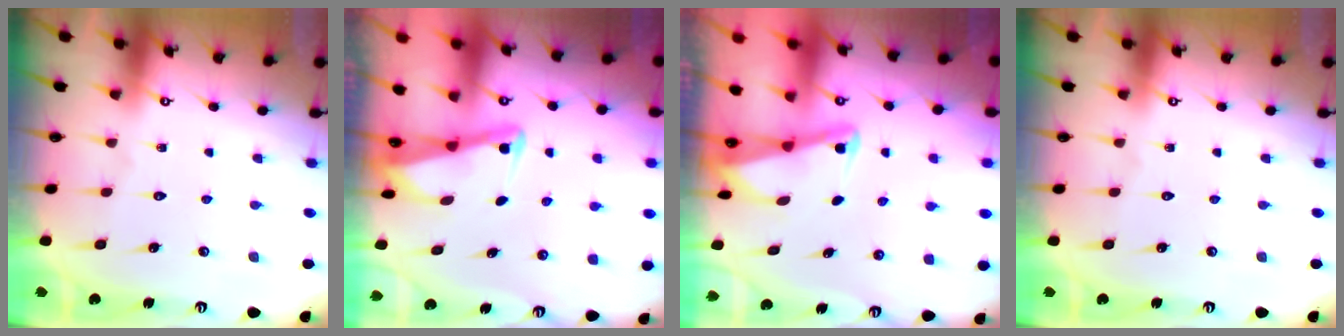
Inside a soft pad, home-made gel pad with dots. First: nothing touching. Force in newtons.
{"total": 3.0, "press": 2.9, "slide": 0.4}
{"total": 2.1, "press": 2.0, "slide": 0.4}
{"total": 0.0}